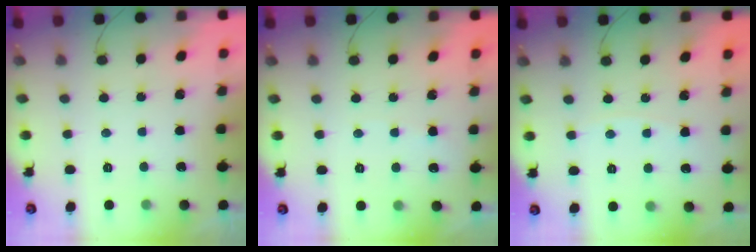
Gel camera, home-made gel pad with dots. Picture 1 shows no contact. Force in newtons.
{"total": 2.7, "press": 2.6, "slide": 0.4}
{"total": 2.7, "press": 2.7, "slide": 0.5}